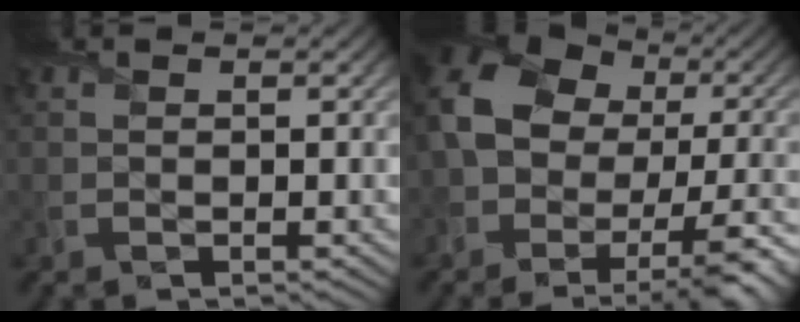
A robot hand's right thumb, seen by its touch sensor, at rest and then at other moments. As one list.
[{"total": 16.6, "force": [-3.4, 11.6, 11.5], "torque": [-0.234, -0.024, -0.028]}]